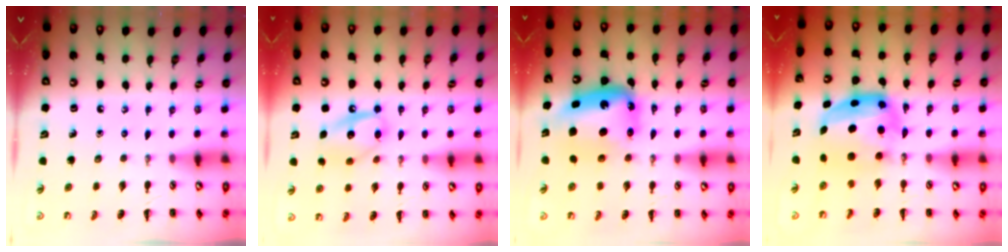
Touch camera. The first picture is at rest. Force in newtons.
{"total": 12.0, "press": 11.9, "slide": 1.8}
{"total": 10.3, "press": 9.9, "slide": 3.0}
{"total": 7.1, "press": 6.9, "slide": 1.6}